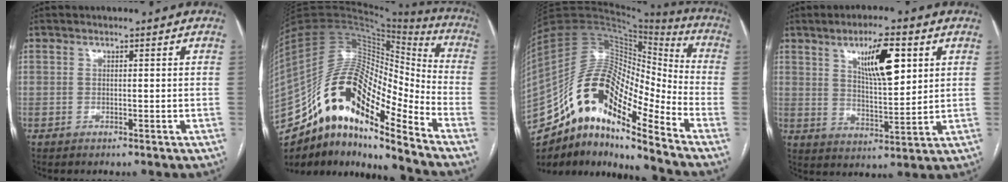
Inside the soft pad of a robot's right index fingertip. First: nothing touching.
{"total": 25.2, "force": [-15.6, 7.1, 18.5], "torque": [-0.355, 0.029, -0.270]}
{"total": 22.2, "force": [-14.3, 6.0, 15.9], "torque": [-0.312, 0.037, -0.250]}
{"total": 10.0, "force": [4.4, 2.4, 8.7], "torque": [-0.150, 0.002, 0.078]}